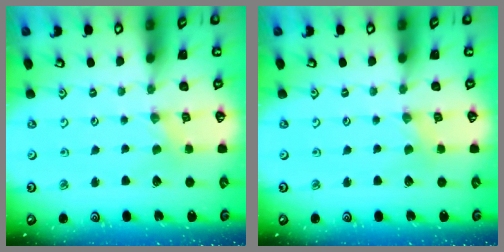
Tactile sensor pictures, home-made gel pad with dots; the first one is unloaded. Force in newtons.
{"total": 0.0}